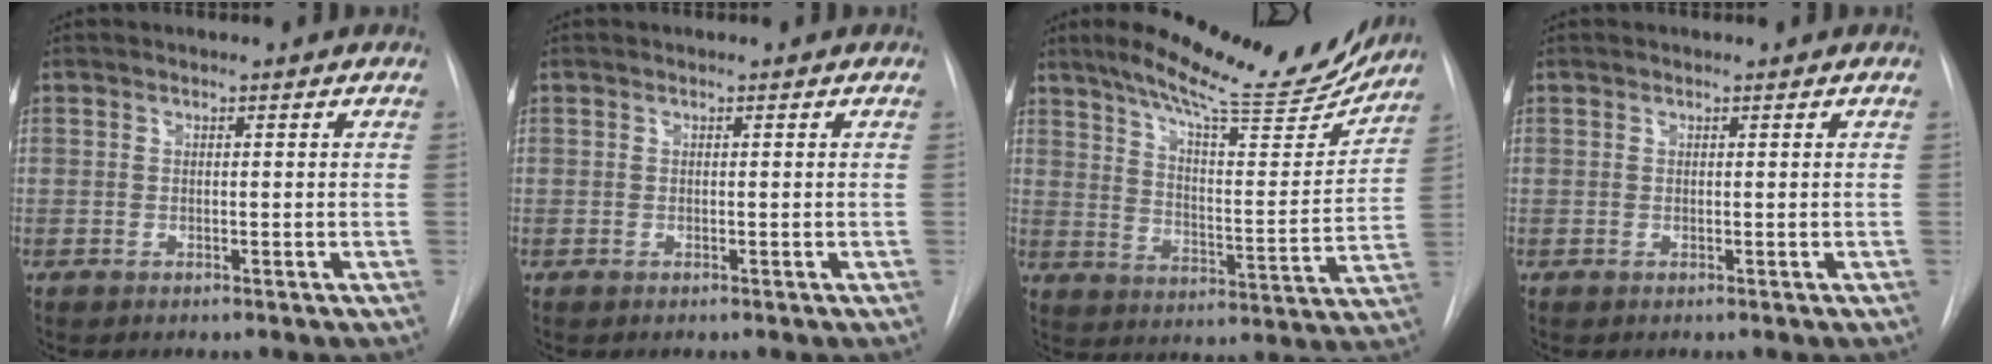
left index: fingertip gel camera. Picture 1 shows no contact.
{"total": 0.0}
{"total": 19.0, "force": [16.7, 2.4, 8.7], "torque": [-0.131, -0.029, 0.236]}
{"total": 0.0}